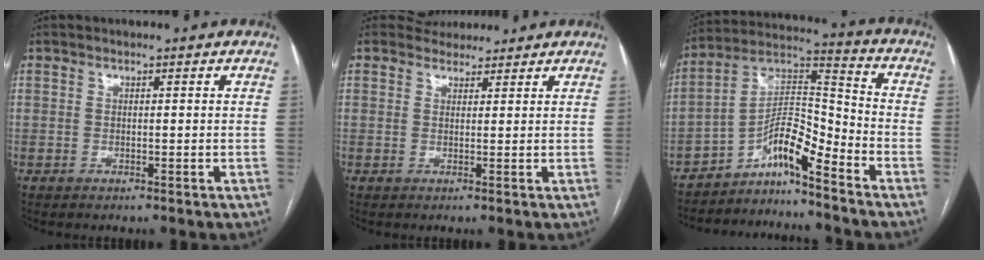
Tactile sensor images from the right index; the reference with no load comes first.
{"total": 2.7, "force": [2.4, 1.2, -0.3], "torque": [0.001, 0.015, 0.035]}
{"total": 9.0, "force": [-6.8, 1.2, 5.9], "torque": [-0.110, 0.035, -0.118]}